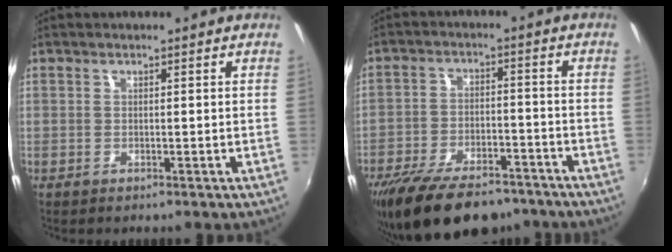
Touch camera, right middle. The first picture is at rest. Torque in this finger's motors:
{"motor_torque": [1.11, -1.03, 0.40, 0.21]}